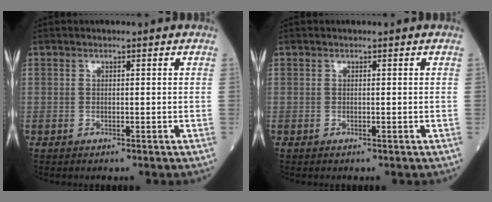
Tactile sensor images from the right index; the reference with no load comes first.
{"total": 0.0}